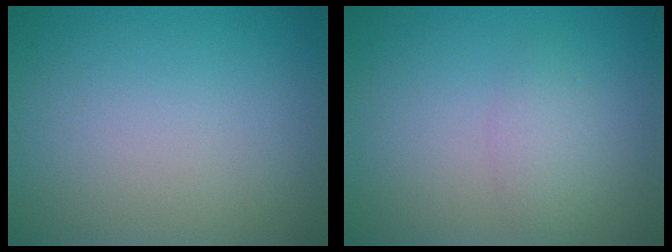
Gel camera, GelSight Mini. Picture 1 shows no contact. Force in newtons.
{"total": 1.8, "press": 1.8, "slide": 0.2}